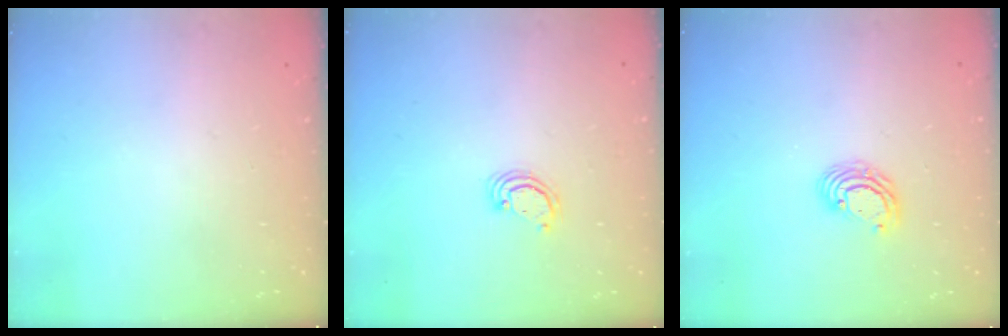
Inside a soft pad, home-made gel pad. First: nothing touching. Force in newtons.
{"total": 2.3, "press": 2.3, "slide": 0.3}
{"total": 4.9, "press": 4.8, "slide": 0.2}